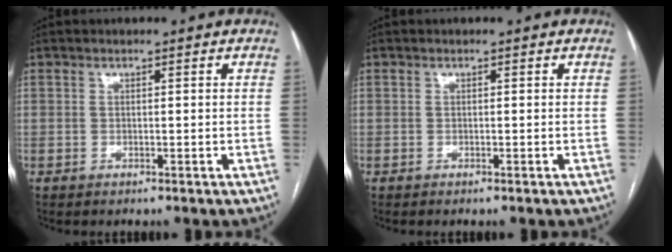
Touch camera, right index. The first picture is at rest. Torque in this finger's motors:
{"motor_torque": [-0.05, -0.02, -0.01, 0.01]}